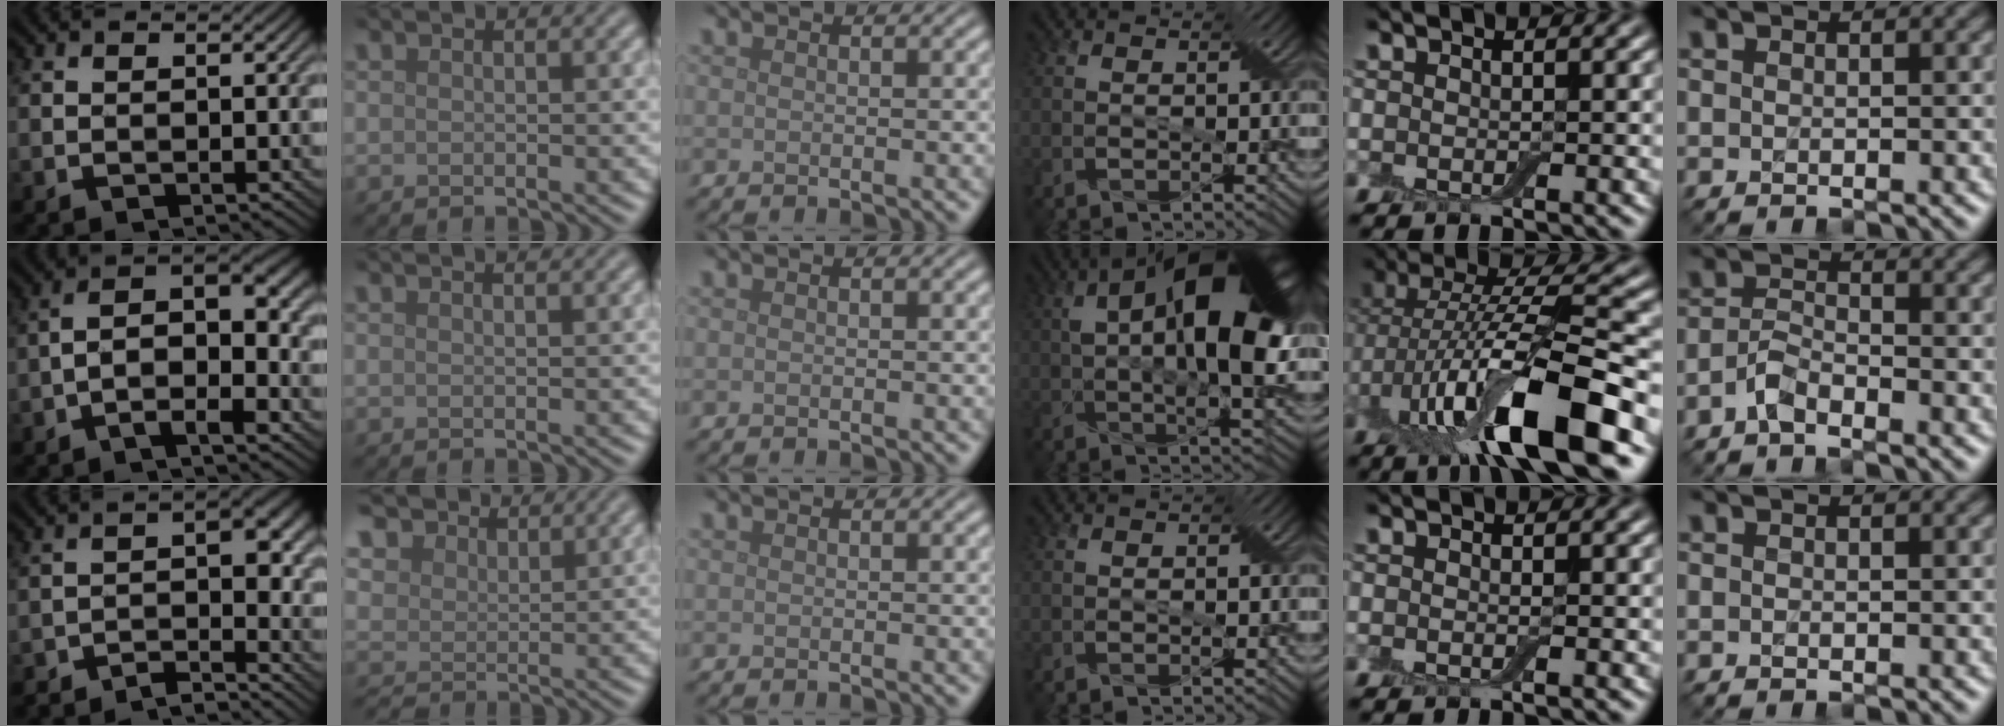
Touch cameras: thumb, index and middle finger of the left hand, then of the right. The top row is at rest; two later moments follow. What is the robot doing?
{"motion": "insert", "object": "backpack"}